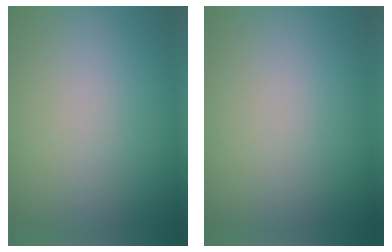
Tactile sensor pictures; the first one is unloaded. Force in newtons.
{"total": 0.0}